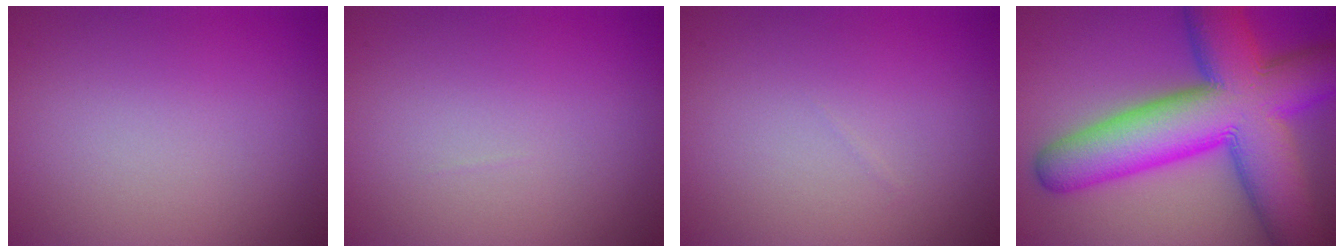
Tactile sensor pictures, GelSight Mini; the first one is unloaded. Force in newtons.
{"total": 0.0}
{"total": 0.0}
{"total": 15.3, "press": 15.3, "slide": 0.6}